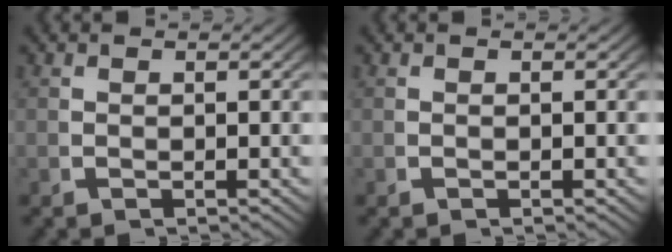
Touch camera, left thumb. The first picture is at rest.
{"total": 0.0}